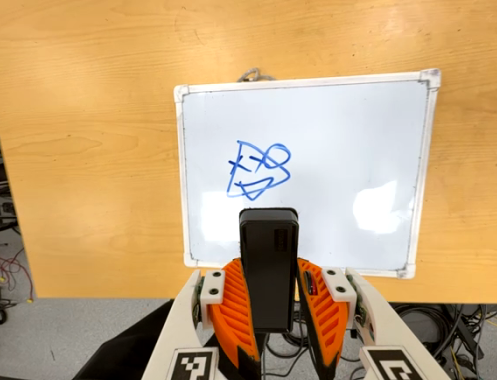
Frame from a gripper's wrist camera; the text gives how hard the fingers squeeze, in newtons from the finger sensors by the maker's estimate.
{"total": 6.7, "left": 5.2, "right": 8.3}